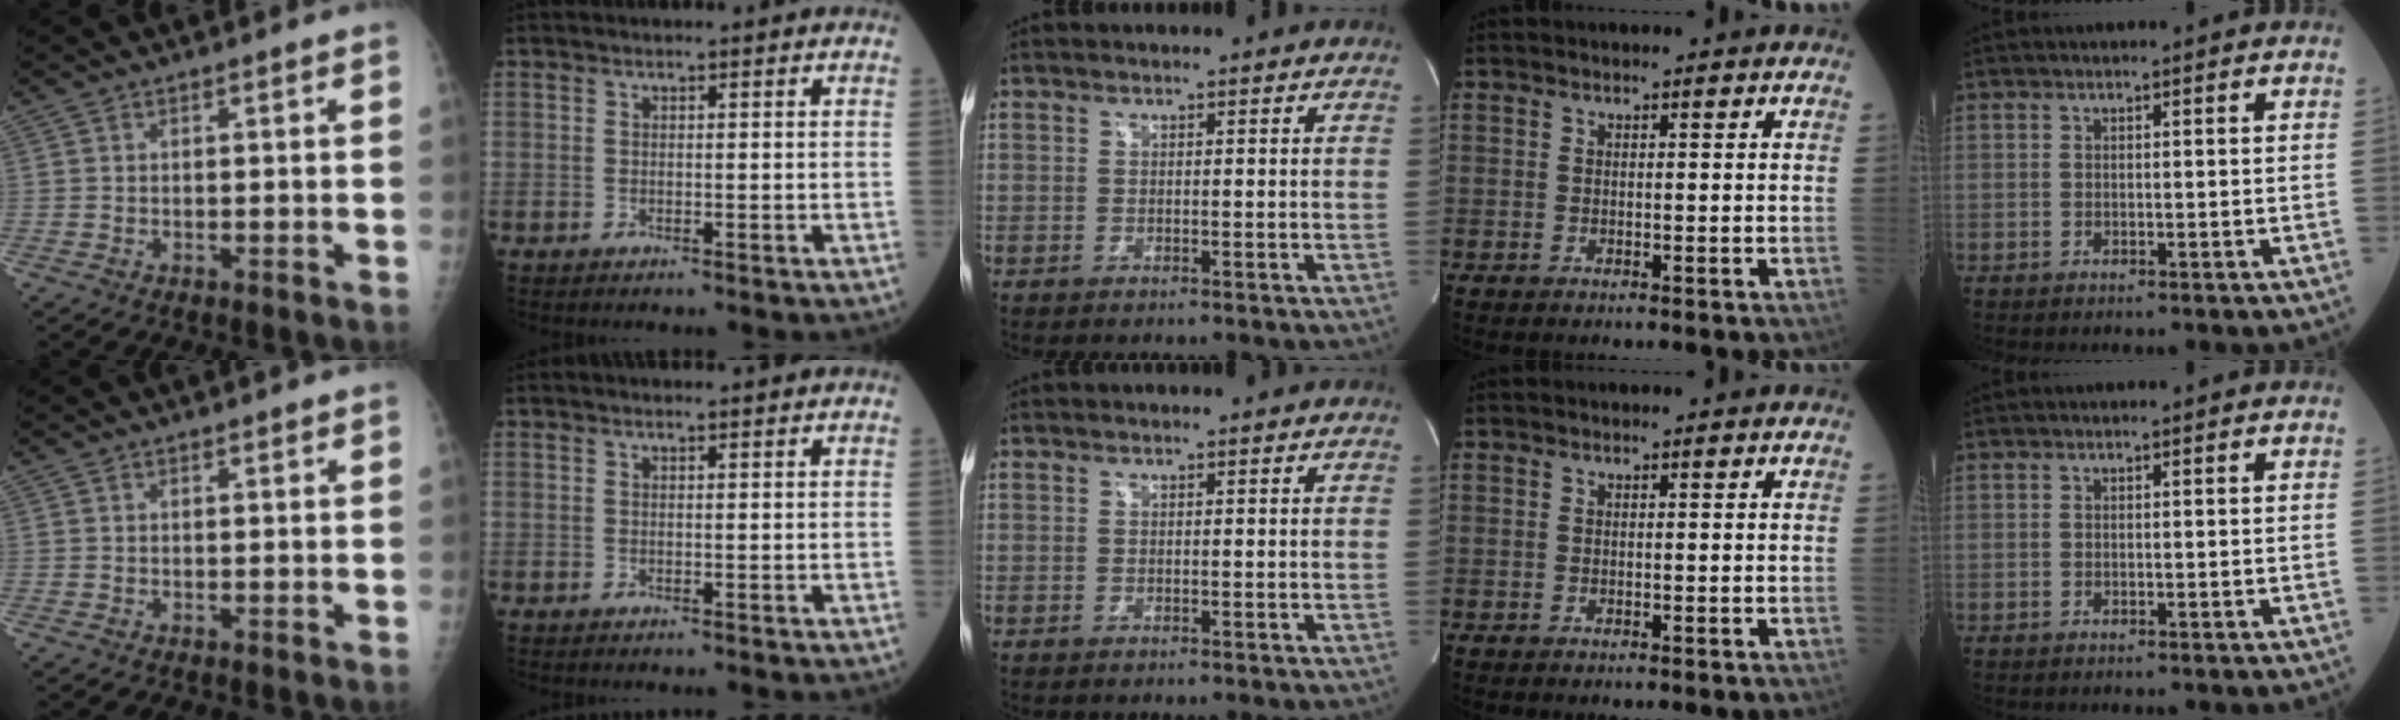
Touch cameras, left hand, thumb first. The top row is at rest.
{"thumb": {"total": 0.7, "force": [0.6, 0.2, 0.3], "torque": [-0.005, -0.003, 0.009]}, "index": {"total": 0.6, "force": [0.6, -0.1, 0.2], "torque": [-0.008, 0.001, 0.010]}}